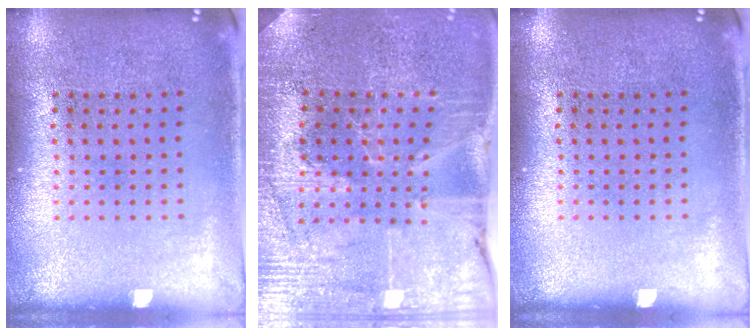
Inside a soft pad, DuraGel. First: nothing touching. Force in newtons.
{"total": 3.2, "press": 3.1, "slide": 0.4}
{"total": 0.0}